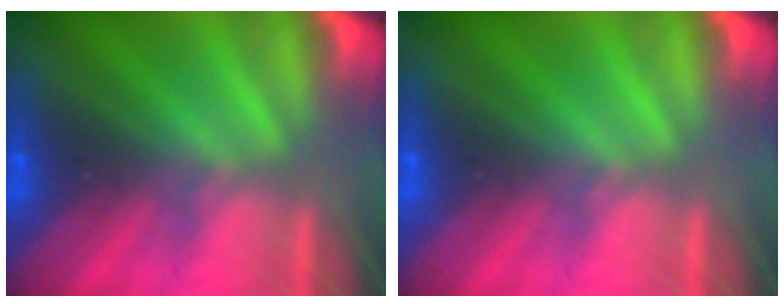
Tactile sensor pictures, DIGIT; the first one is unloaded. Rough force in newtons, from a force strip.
{"total": 0.0}